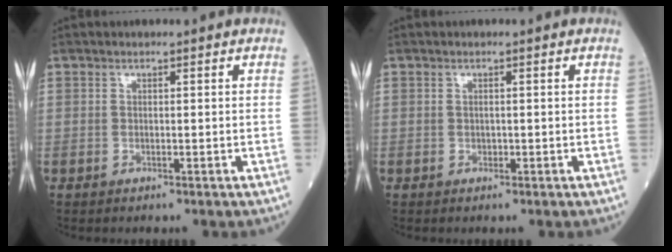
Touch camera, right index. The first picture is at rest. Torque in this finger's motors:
{"motor_torque": [-0.10, -0.01, -0.03, 0.01]}